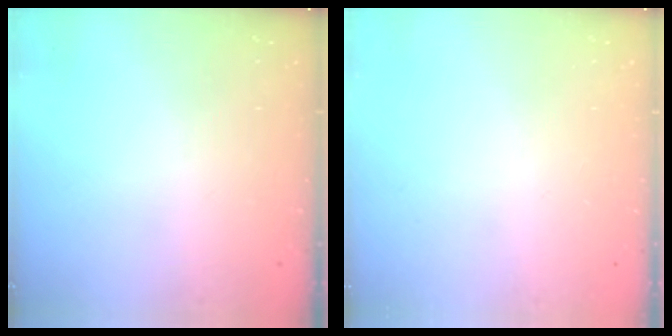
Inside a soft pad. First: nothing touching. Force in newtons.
{"total": 0.0}